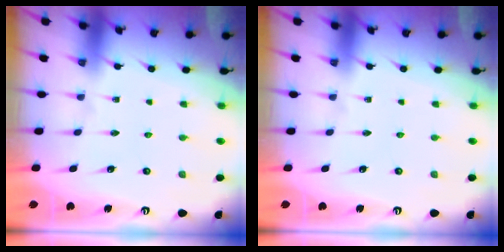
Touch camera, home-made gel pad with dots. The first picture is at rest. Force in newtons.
{"total": 0.0}